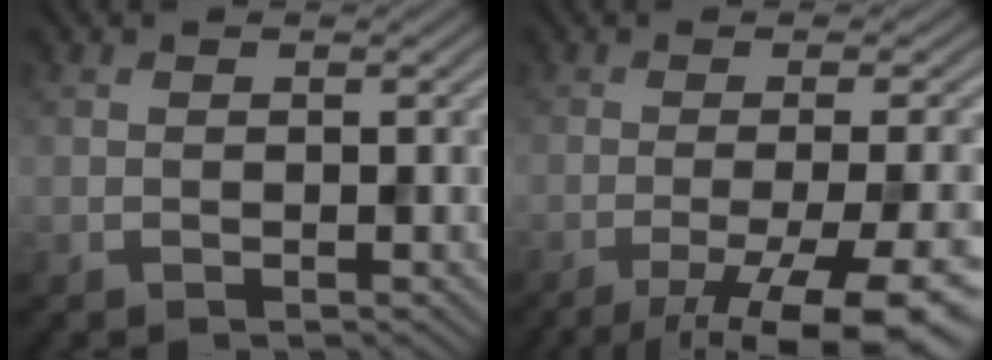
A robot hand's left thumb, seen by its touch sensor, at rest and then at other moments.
{"total": 11.9, "force": [-6.3, 2.5, 9.8], "torque": [-0.142, -0.001, -0.084]}